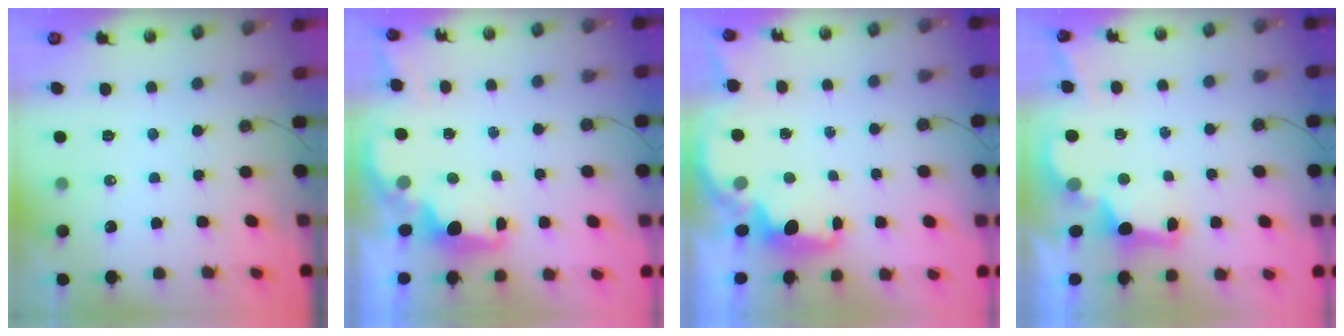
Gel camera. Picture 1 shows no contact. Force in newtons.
{"total": 2.2, "press": 2.1, "slide": 0.8}
{"total": 2.3, "press": 2.1, "slide": 0.9}
{"total": 2.9, "press": 2.7, "slide": 0.9}